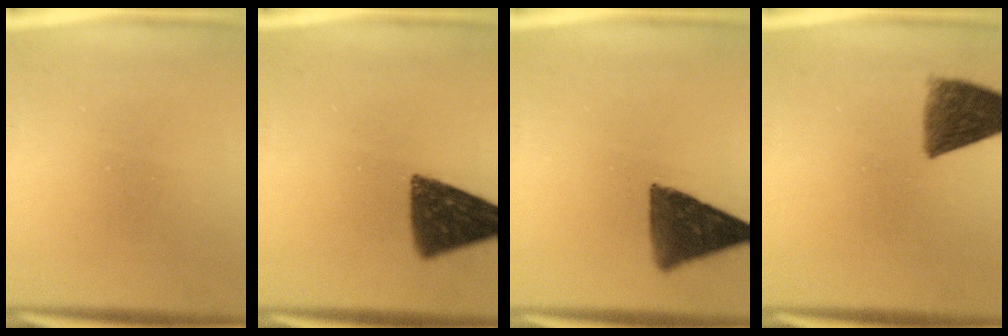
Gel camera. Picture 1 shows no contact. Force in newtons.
{"total": 11.3}
{"total": 11.1}
{"total": 8.4}